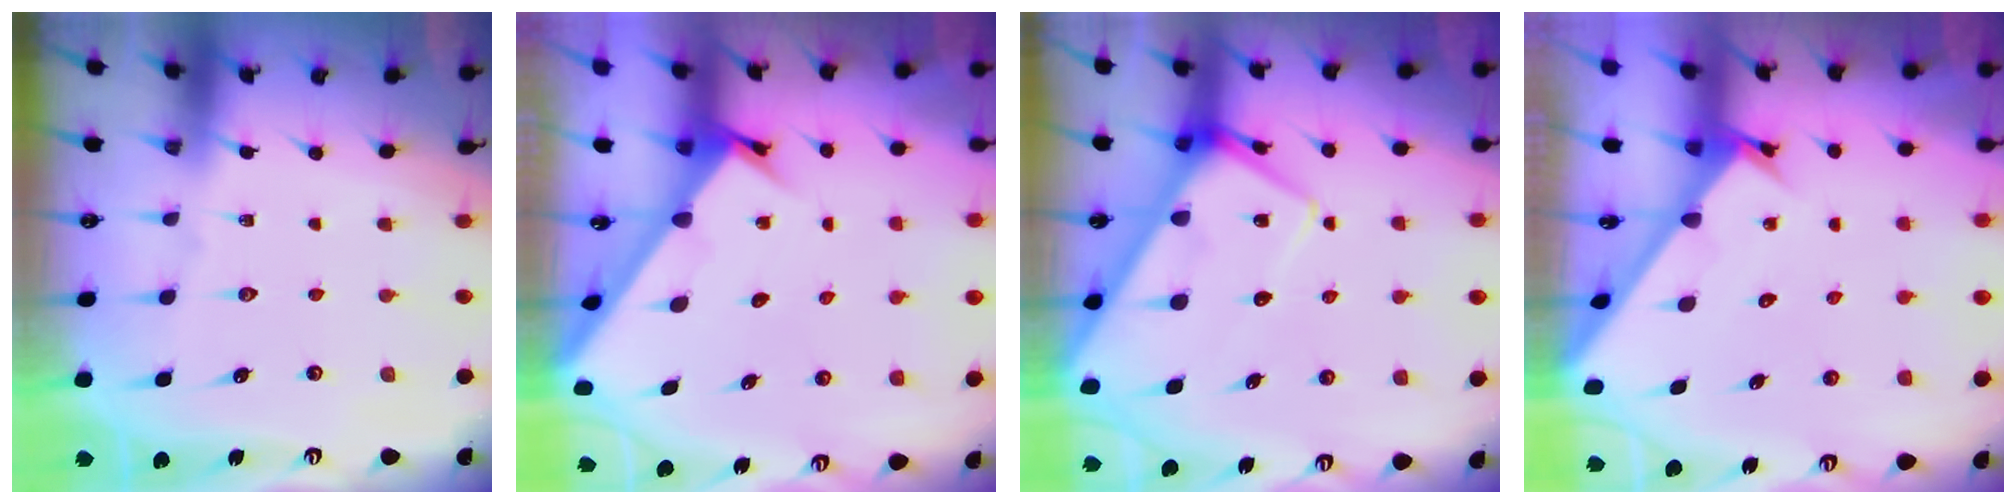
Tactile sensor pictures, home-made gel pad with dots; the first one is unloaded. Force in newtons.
{"total": 2.5, "press": 2.5, "slide": 0.3}
{"total": 10.1, "press": 10.0, "slide": 0.9}
{"total": 2.5, "press": 2.5, "slide": 0.1}